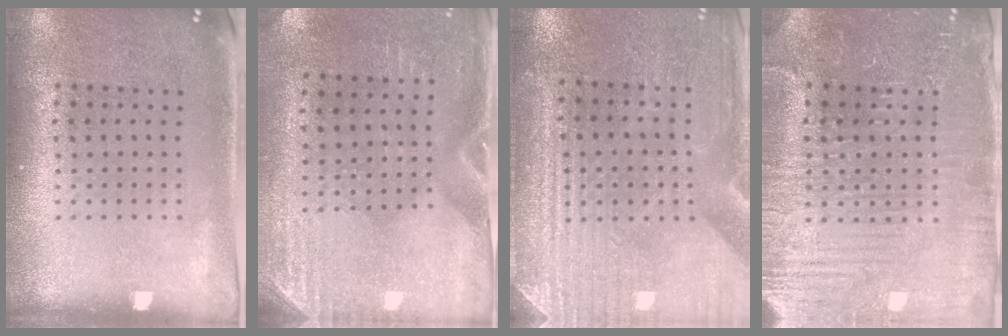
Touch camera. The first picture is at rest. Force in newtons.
{"total": 2.8, "press": 2.5, "slide": 1.3}
{"total": 3.2, "press": 3.1, "slide": 0.5}
{"total": 4.2, "press": 4.0, "slide": 1.0}